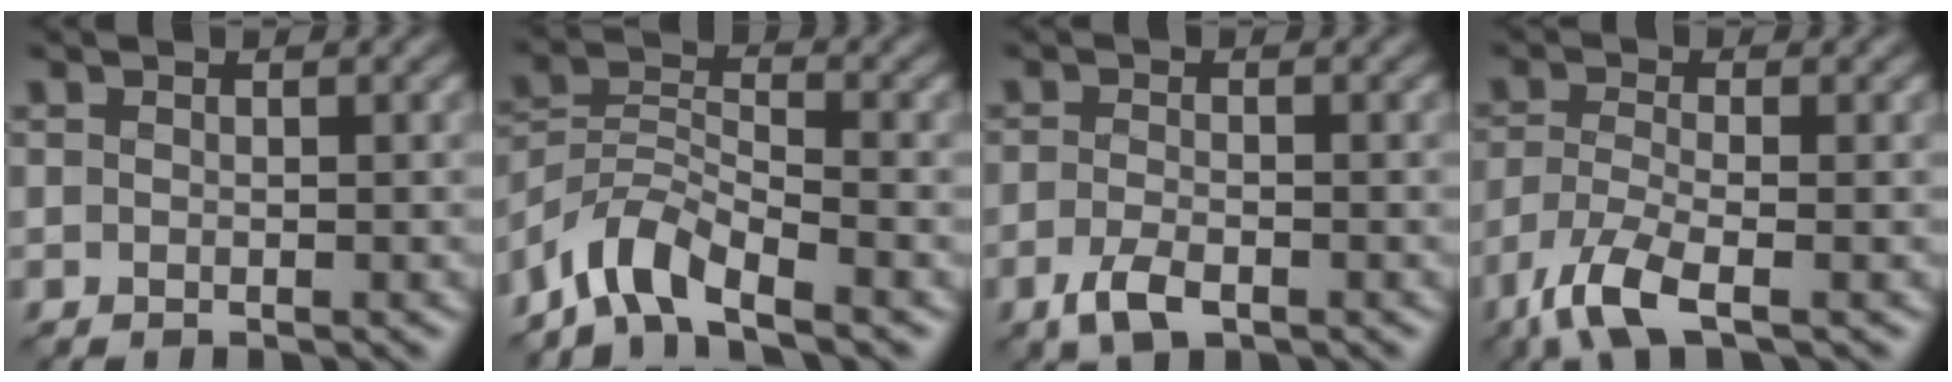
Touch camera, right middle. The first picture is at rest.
{"total": 5.2, "force": [-4.1, 1.7, 2.7], "torque": [-0.047, 0.006, -0.090]}
{"total": 2.4, "force": [-1.3, 1.1, 1.7], "torque": [-0.042, -0.001, -0.029]}
{"total": 4.8, "force": [-3.1, 1.3, 3.4], "torque": [-0.079, -0.009, -0.072]}